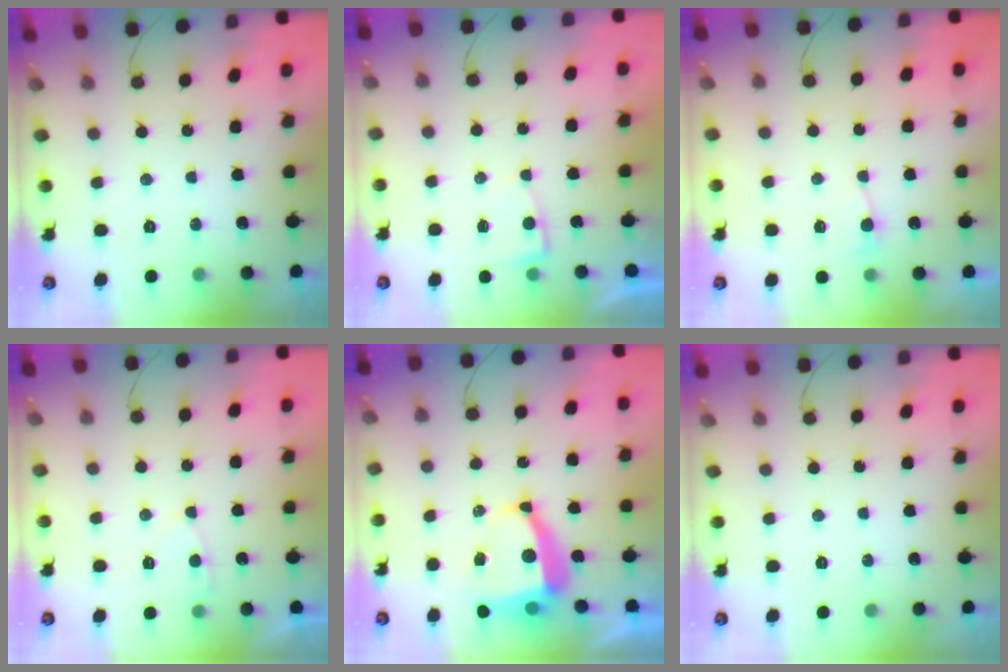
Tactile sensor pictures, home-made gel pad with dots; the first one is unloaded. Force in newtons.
{"total": 1.8, "press": 1.8, "slide": 0.2}
{"total": 2.7, "press": 2.7, "slide": 0.3}
{"total": 3.0, "press": 2.9, "slide": 0.5}
{"total": 8.4, "press": 8.3, "slide": 1.0}
{"total": 0.0}